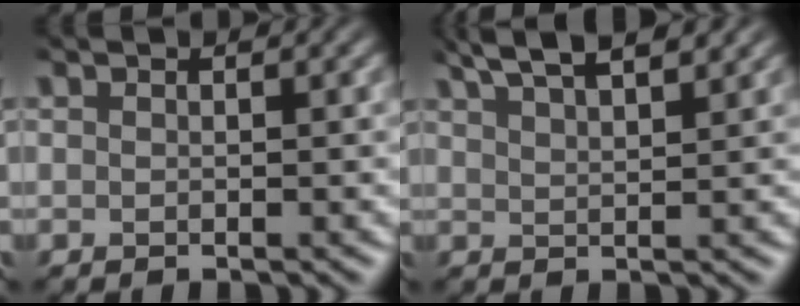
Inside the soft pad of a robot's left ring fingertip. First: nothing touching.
{"total": 6.4, "force": [4.8, 1.9, 3.8], "torque": [-0.045, 0.030, 0.050]}